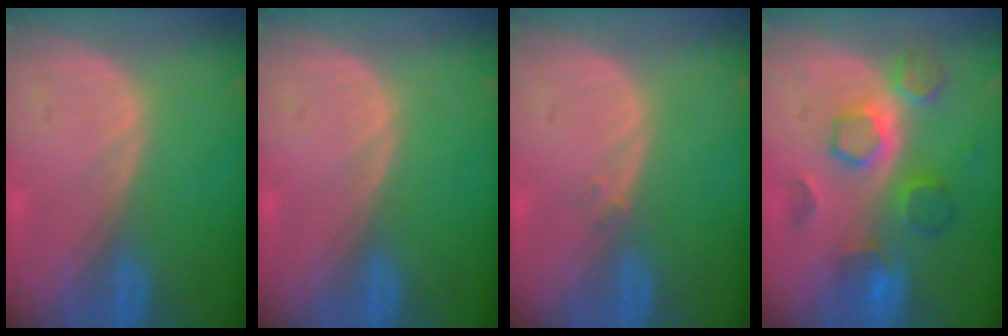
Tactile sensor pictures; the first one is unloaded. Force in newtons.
{"total": 0.0}
{"total": 0.7, "press": 0.7, "slide": 0.1}
{"total": 8.2, "press": 7.7, "slide": 2.9}